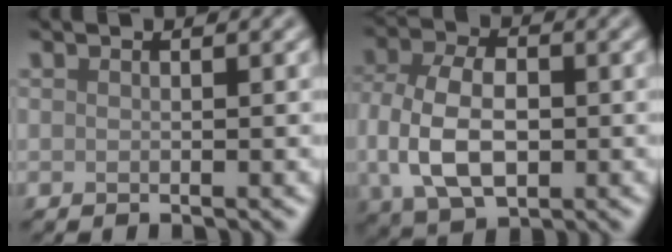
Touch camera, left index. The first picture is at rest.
{"total": 7.7, "force": [-0.5, 5.0, 5.8], "torque": [-0.125, -0.002, -0.014]}